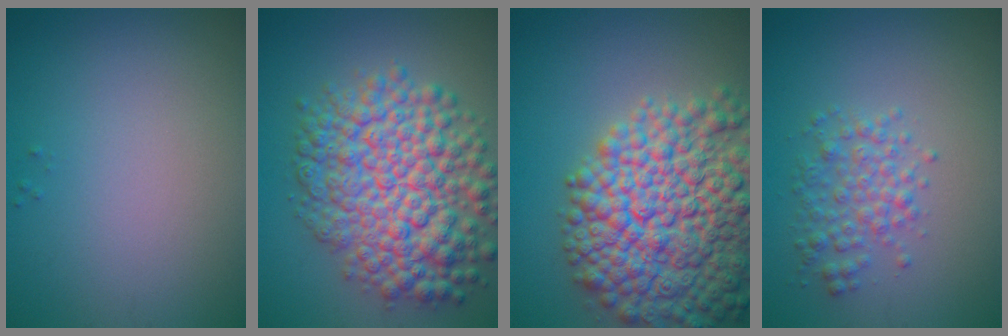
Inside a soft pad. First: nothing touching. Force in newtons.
{"total": 10.2, "press": 10.2, "slide": 0.3}
{"total": 12.8, "press": 12.8, "slide": 0.6}
{"total": 2.9, "press": 2.9, "slide": 0.0}